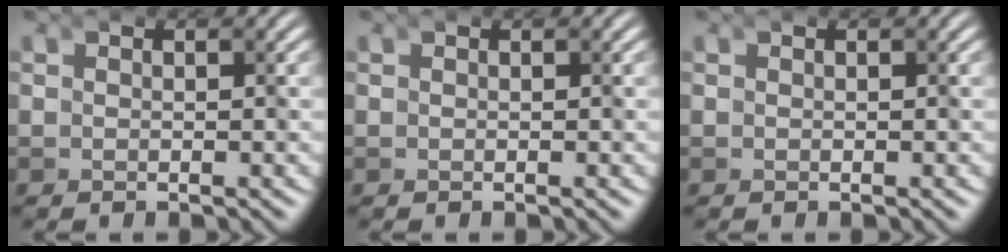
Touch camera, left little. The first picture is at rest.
{"total": 0.0}
{"total": 0.0}